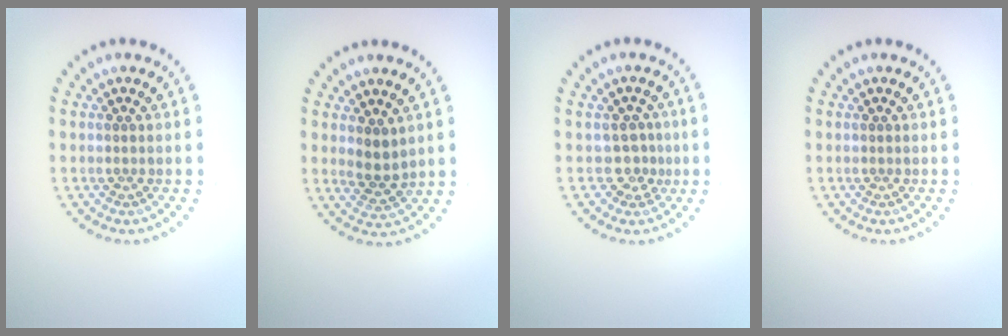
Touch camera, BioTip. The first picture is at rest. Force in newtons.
{"total": 2.3, "press": 2.1, "slide": 0.9}
{"total": 2.0, "press": 1.4, "slide": 1.5}
{"total": 0.0}